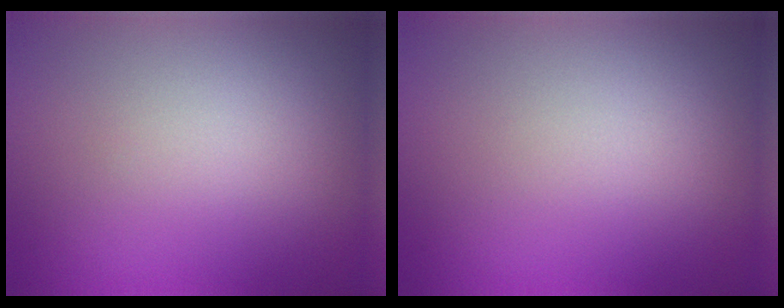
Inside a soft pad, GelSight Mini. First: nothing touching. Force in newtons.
{"total": 0.0}